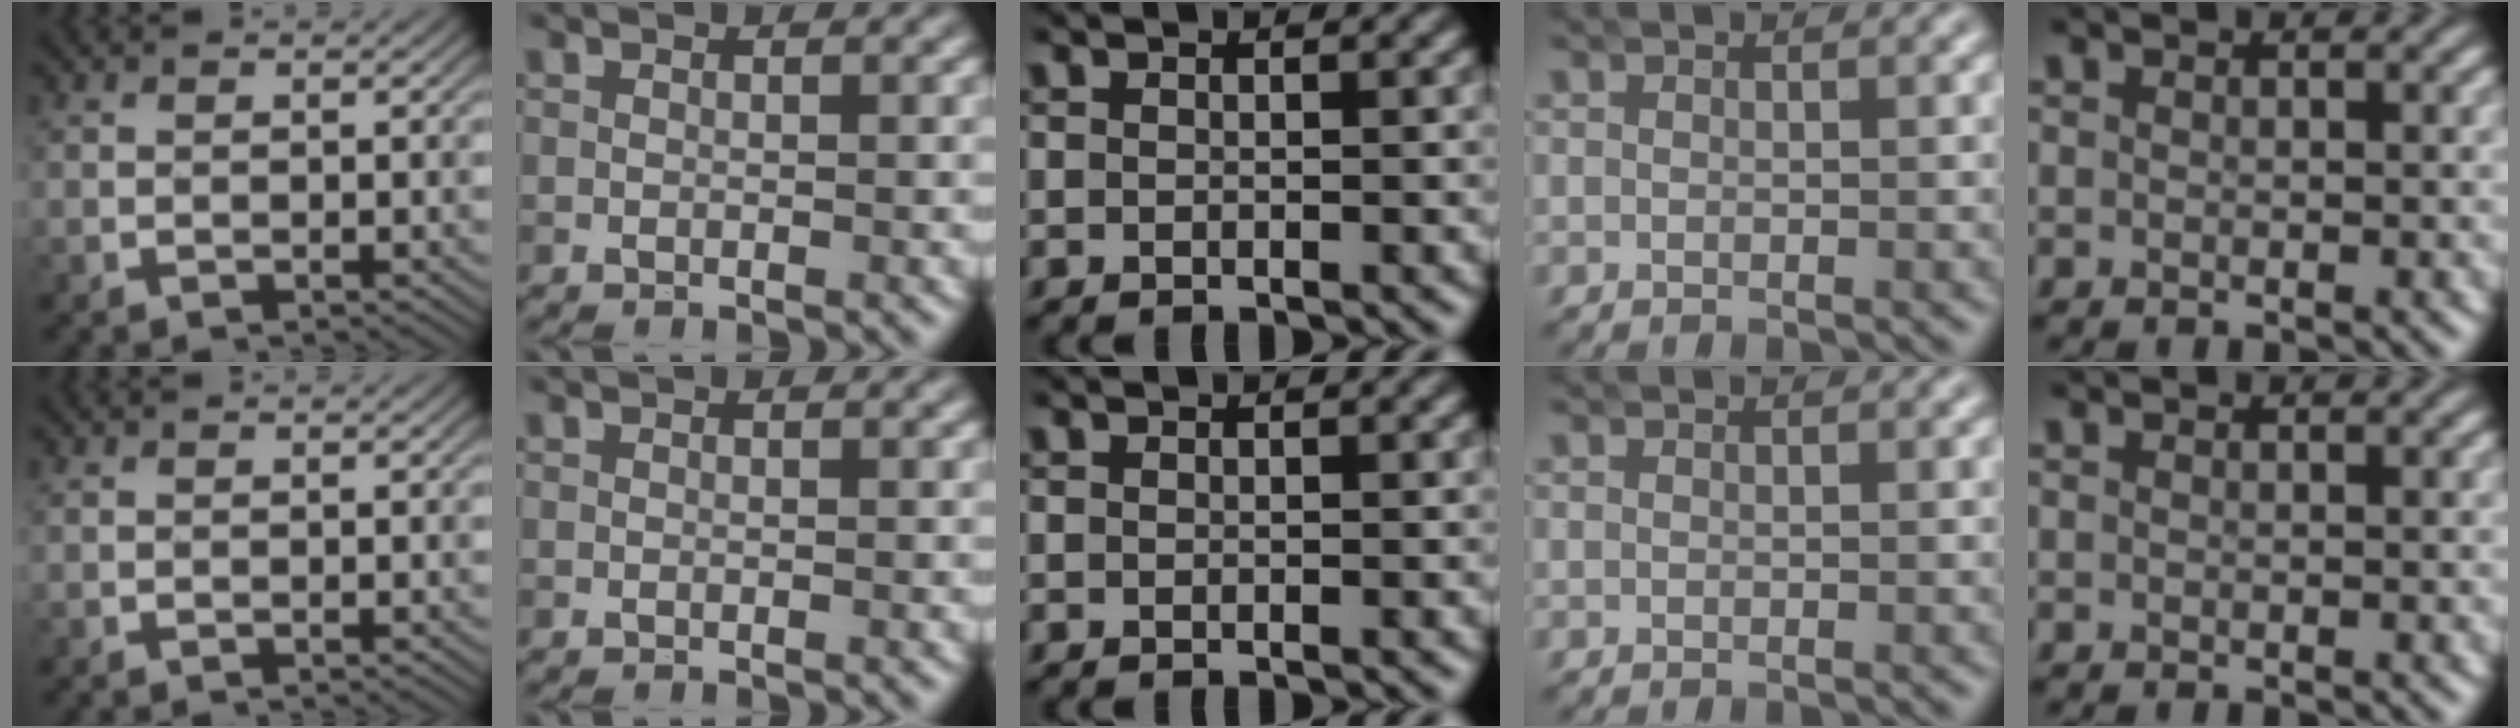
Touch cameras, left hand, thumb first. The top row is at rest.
{}